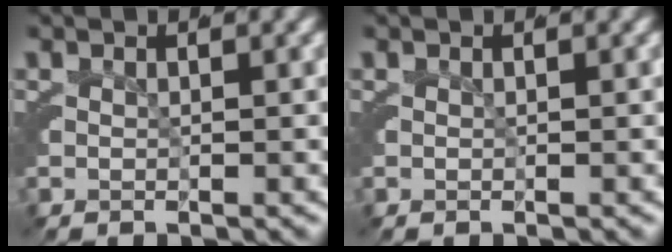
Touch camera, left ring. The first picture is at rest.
{"total": 0.0}